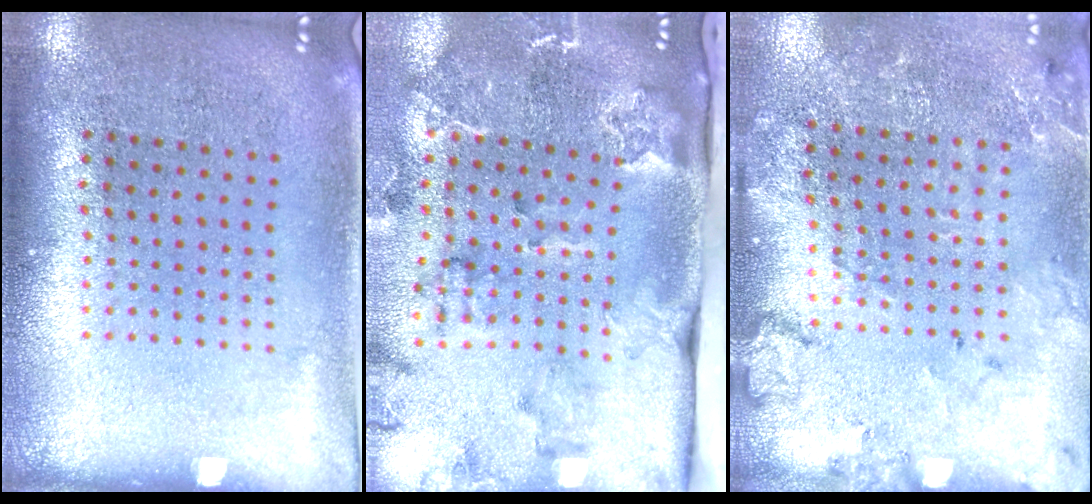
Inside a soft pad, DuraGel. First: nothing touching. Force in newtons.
{"total": 2.6, "press": 2.4, "slide": 1.1}
{"total": 1.8, "press": 1.7, "slide": 0.5}